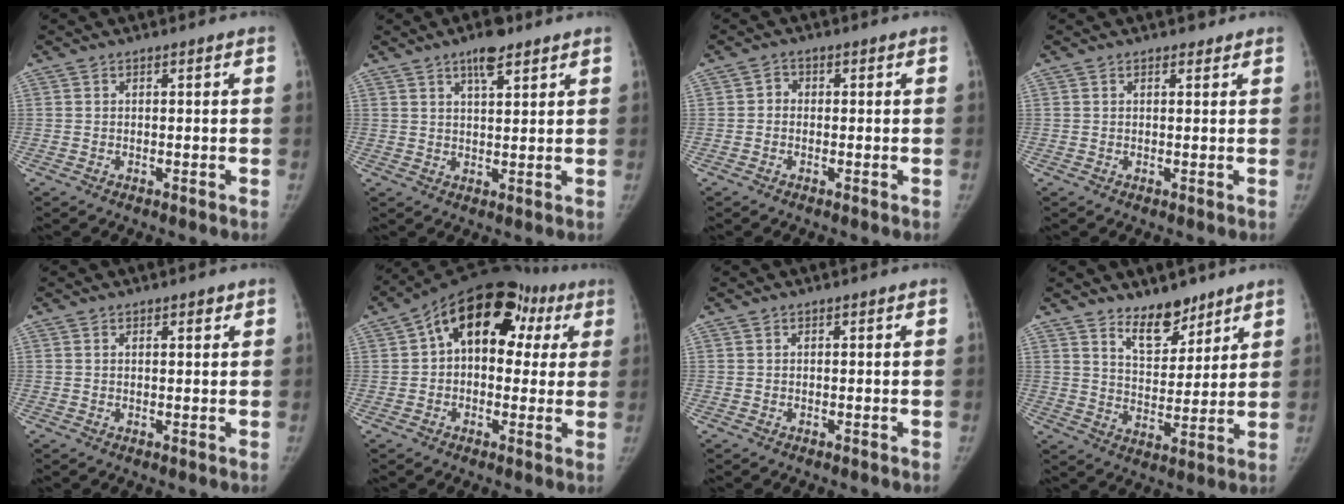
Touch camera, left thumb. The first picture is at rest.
{"total": 6.2, "force": [4.0, 2.2, 4.2], "torque": [-0.052, -0.018, 0.062]}
{"total": 1.6, "force": [-0.4, 1.4, 0.7], "torque": [-0.001, 0.006, -0.015]}
{"total": 1.3, "force": [1.1, 0.7, 0.1], "torque": [0.010, -0.007, 0.011]}
{"total": 1.3, "force": [0.9, 0.6, 0.8], "torque": [-0.003, -0.004, 0.011]}
{"total": 17.9, "force": [5.5, 11.6, 12.5], "torque": [-0.132, 0.044, 0.071]}
{"total": 0.0}
{"total": 8.6, "force": [6.6, 4.1, 3.7], "torque": [-0.028, -0.053, 0.115]}